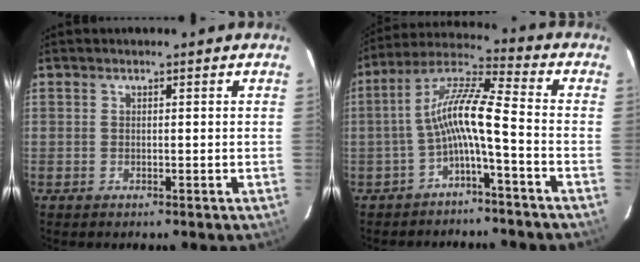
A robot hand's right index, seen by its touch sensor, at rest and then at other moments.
{"total": 9.4, "force": [-3.2, 0.6, 8.8], "torque": [-0.196, 0.022, -0.062]}